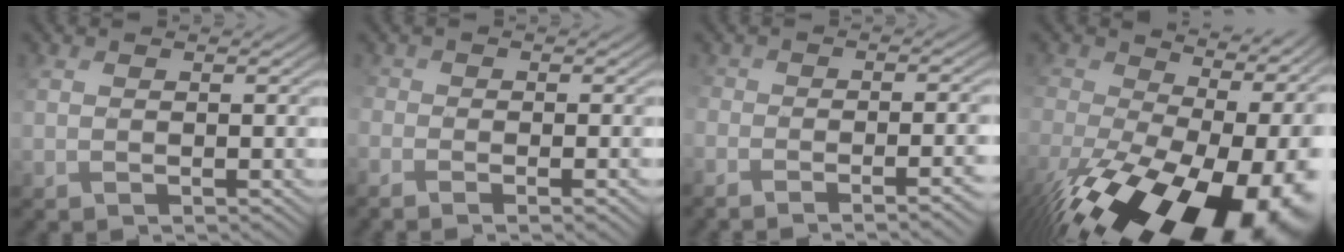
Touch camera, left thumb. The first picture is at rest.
{"total": 4.0, "force": [-2.5, 1.6, 2.6], "torque": [-0.052, -0.014, -0.032]}
{"total": 7.1, "force": [-4.2, 2.5, 5.1], "torque": [-0.059, 0.000, -0.047]}
{"total": 20.7, "force": [-7.5, 12.3, 14.9], "torque": [-0.255, -0.055, -0.104]}